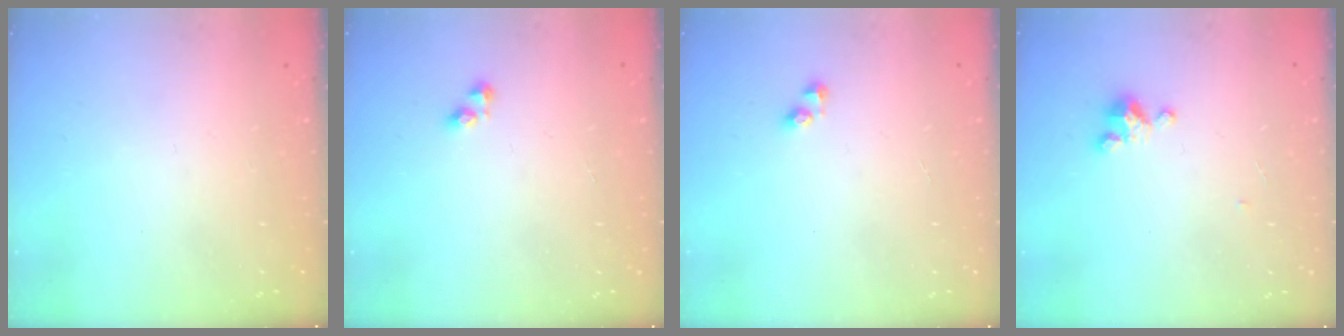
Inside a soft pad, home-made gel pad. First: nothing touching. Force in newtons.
{"total": 2.0, "press": 2.0, "slide": 0.5}
{"total": 2.9, "press": 2.9, "slide": 0.1}
{"total": 3.3, "press": 3.3, "slide": 0.3}